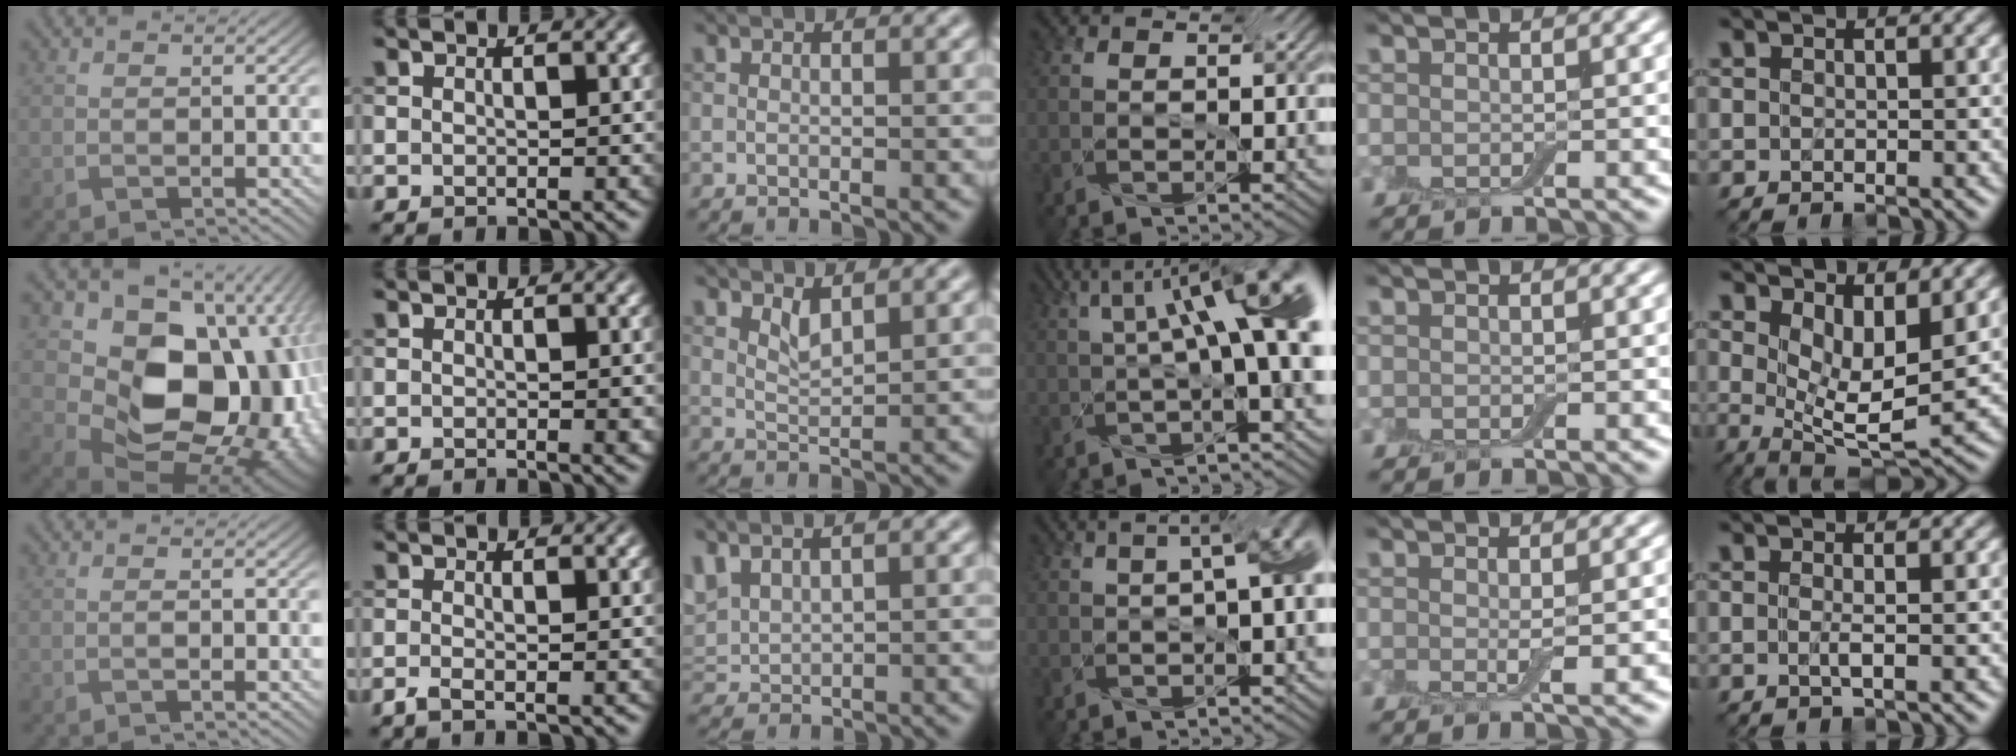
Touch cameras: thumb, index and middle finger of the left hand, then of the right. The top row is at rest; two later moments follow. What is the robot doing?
{"motion": "screw", "object": "jar lid"}